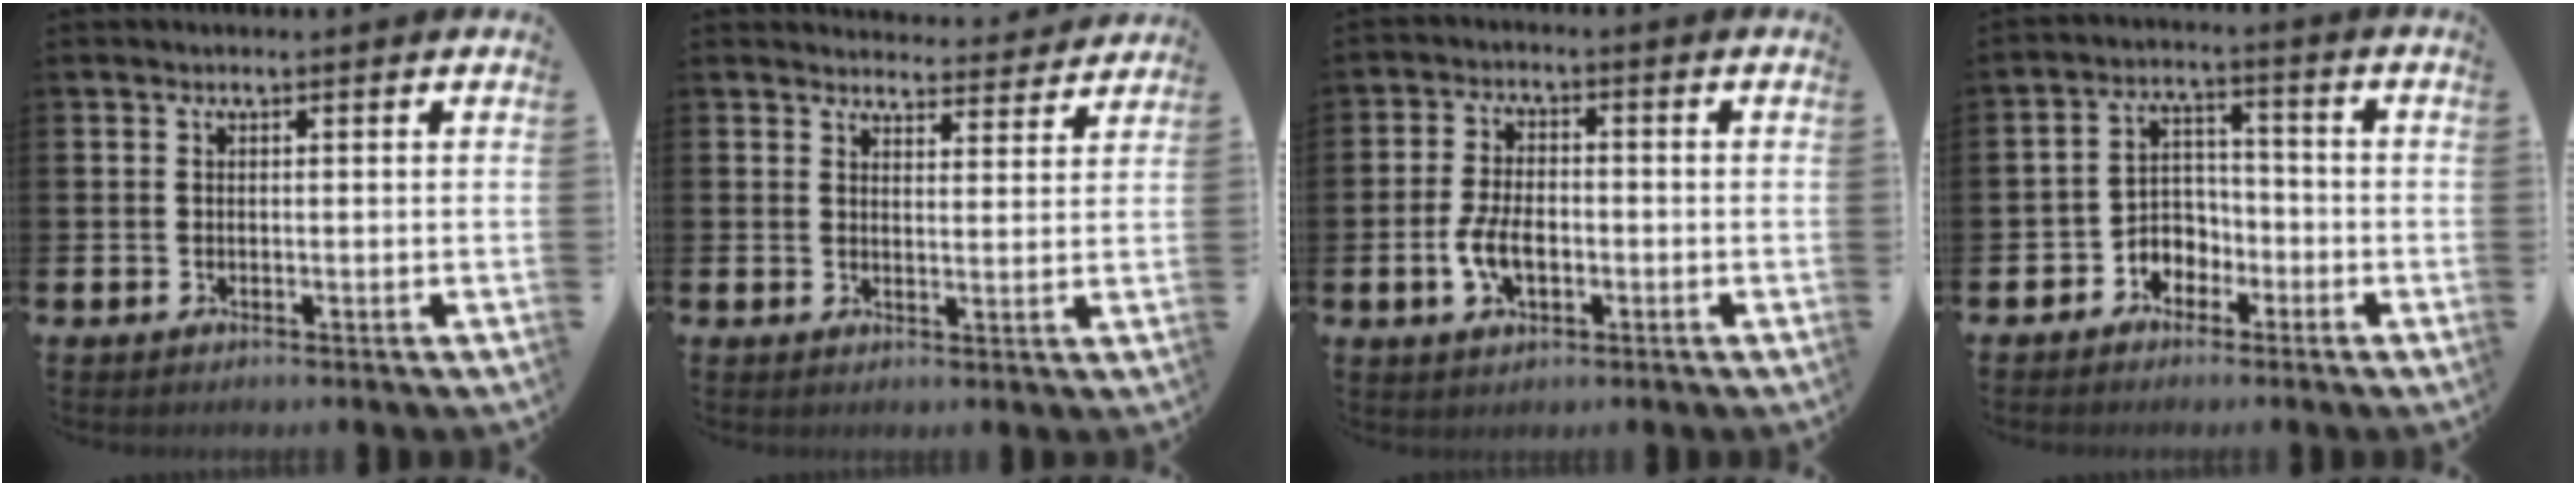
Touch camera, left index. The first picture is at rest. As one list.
[{"total": 4.0, "force": [3.9, 0.6, 0.0], "torque": [-0.003, -0.029, 0.069]}, {"total": 5.2, "force": [-1.2, 2.9, 4.1], "torque": [-0.084, 0.001, -0.024]}, {"total": 3.7, "force": [-2.0, 3.0, 0.6], "torque": [-0.030, 0.001, -0.047]}]